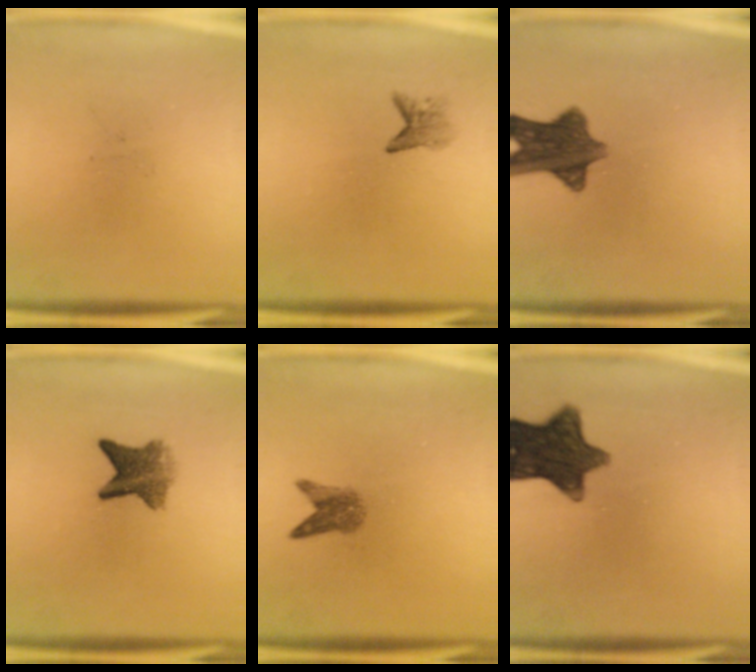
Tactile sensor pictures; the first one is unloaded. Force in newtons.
{"total": 1.8}
{"total": 9.9}
{"total": 5.9}
{"total": 2.9}
{"total": 11.9}